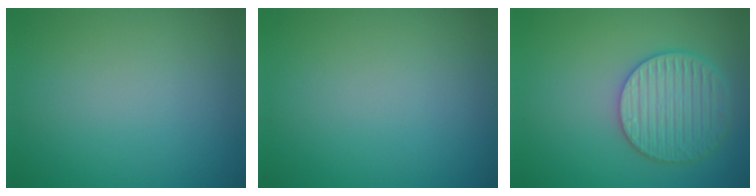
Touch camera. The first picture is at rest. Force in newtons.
{"total": 0.0}
{"total": 4.9, "press": 4.4, "slide": 2.1}